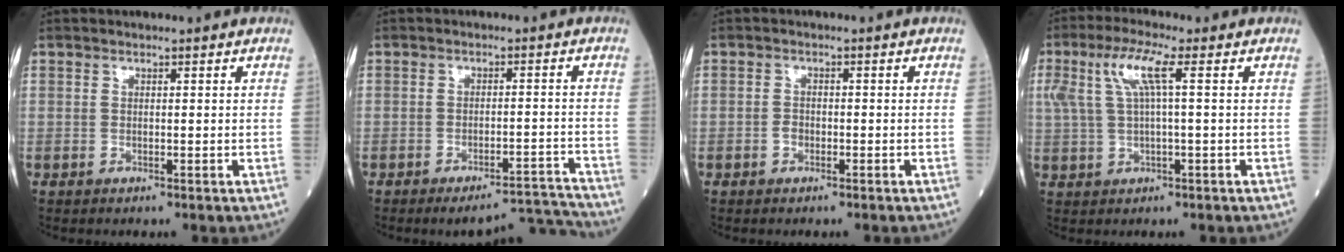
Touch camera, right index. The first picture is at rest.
{"total": 6.7, "force": [-6.7, -0.7, 0.6], "torque": [0.015, 0.014, -0.097]}
{"total": 1.2, "force": [-0.6, 0.9, 0.6], "torque": [-0.010, 0.005, -0.010]}
{"total": 6.3, "force": [1.9, 0.4, 6.0], "torque": [-0.132, 0.023, 0.043]}